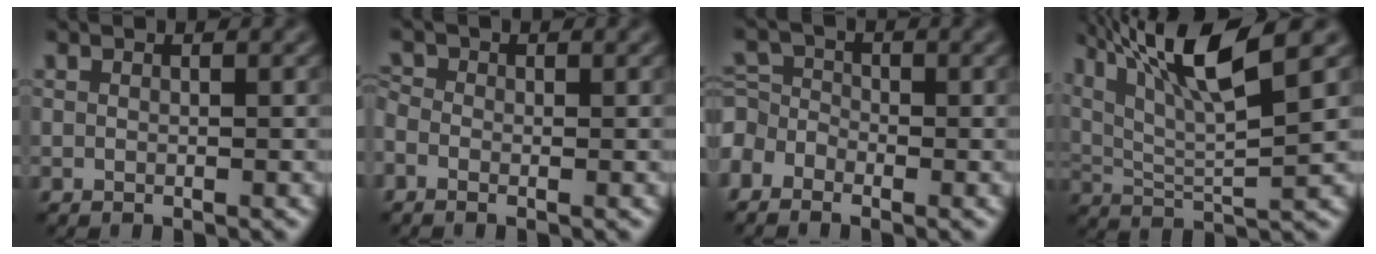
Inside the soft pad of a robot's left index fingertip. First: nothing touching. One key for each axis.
{"total": 0.9, "fx": -0.5, "fy": 0.7, "fz": 0.4, "tx": -0.010, "ty": 0.003, "tz": -0.013}
{"total": 3.0, "fx": -1.7, "fy": 2.2, "fz": 1.1, "tx": -0.016, "ty": 0.011, "tz": -0.035}
{"total": 10.4, "fx": 5.8, "fy": 2.4, "fz": 8.3, "tx": -0.149, "ty": 0.011, "tz": 0.104}